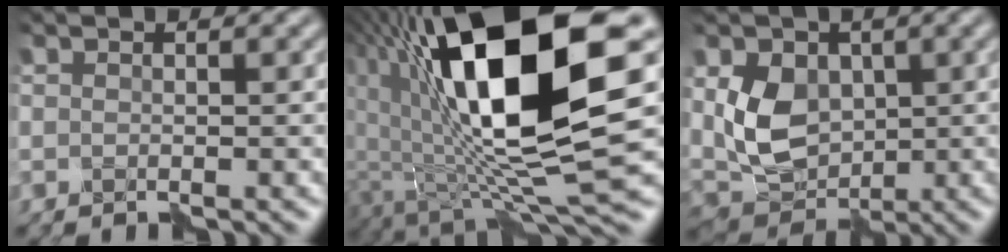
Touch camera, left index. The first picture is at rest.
{"total": 15.9, "force": [4.3, 5.4, 14.3], "torque": [-0.243, -0.012, 0.071]}
{"total": 5.7, "force": [0.7, 4.3, 3.7], "torque": [-0.072, -0.006, 0.013]}